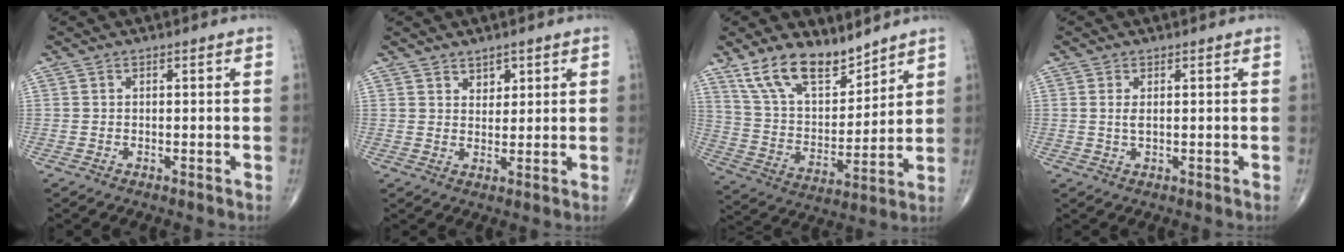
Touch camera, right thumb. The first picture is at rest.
{"total": 2.6, "force": [1.8, 1.7, 0.9], "torque": [0.003, -0.013, 0.030]}
{"total": 14.6, "force": [10.9, 6.3, 7.4], "torque": [-0.107, -0.062, 0.214]}
{"total": 1.6, "force": [0.3, 0.6, 1.5], "torque": [-0.032, -0.005, 0.010]}